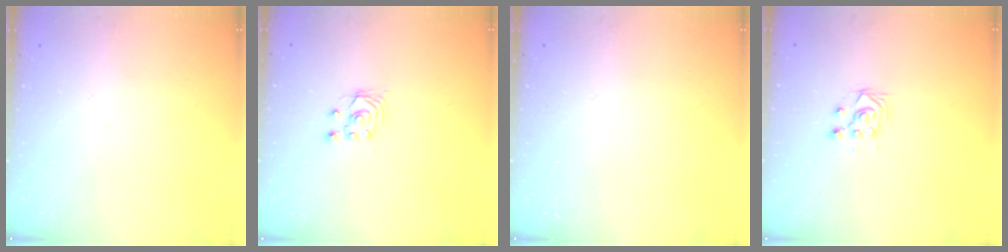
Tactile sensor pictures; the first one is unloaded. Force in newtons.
{"total": 2.5, "press": 2.5, "slide": 0.2}
{"total": 0.0}
{"total": 4.4, "press": 4.4, "slide": 0.7}